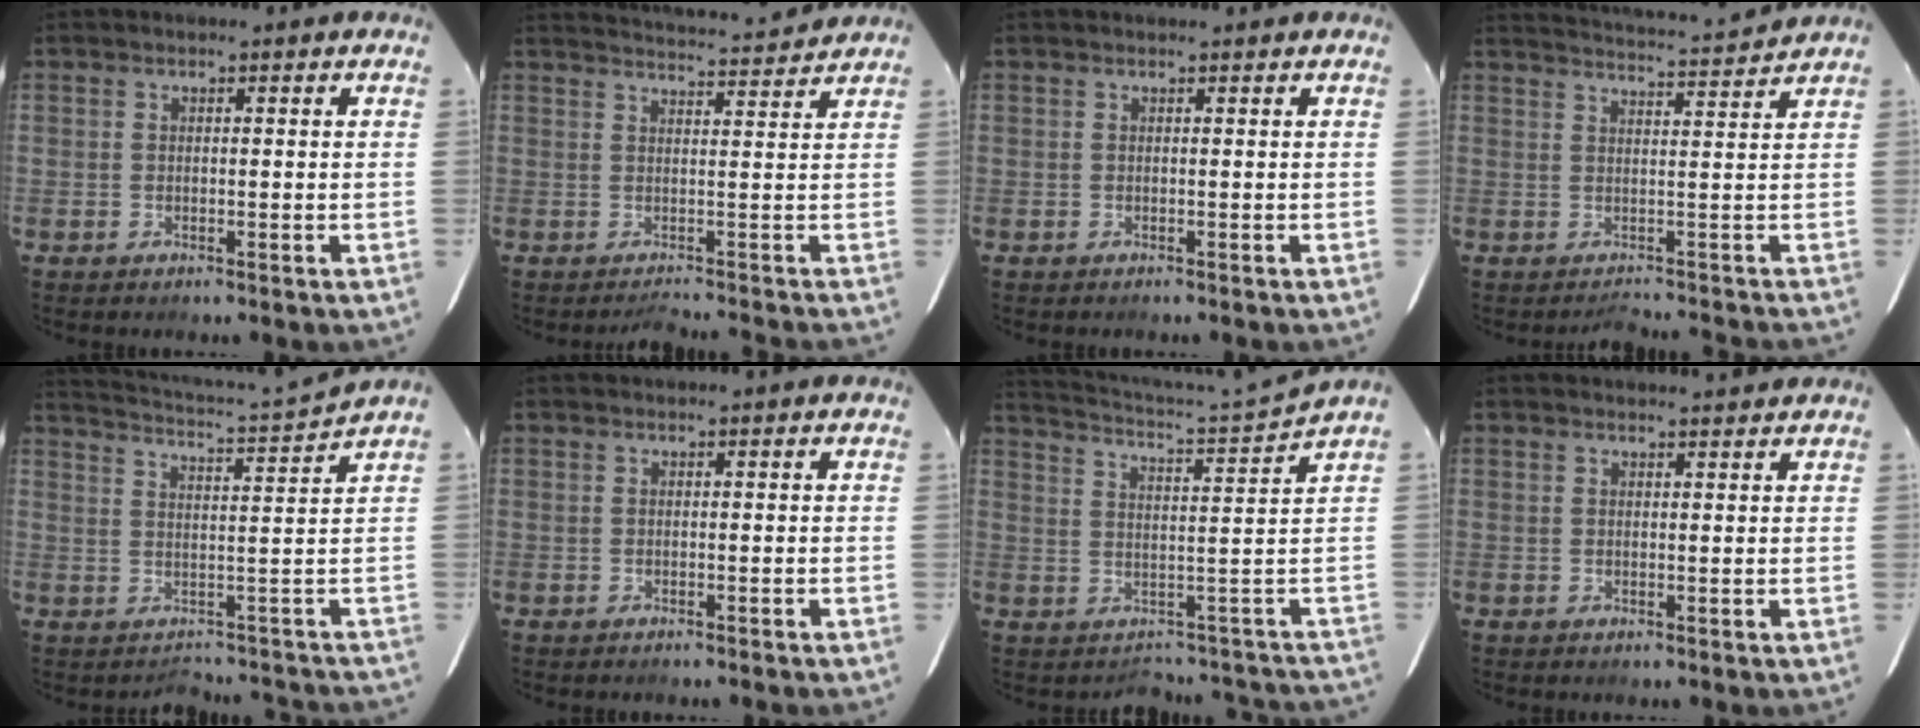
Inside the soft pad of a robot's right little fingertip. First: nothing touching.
{"total": 8.3, "force": [5.9, -0.5, 5.8], "torque": [-0.123, 0.040, 0.071]}
{"total": 0.9, "force": [0.1, 0.2, 0.9], "torque": [-0.024, 0.012, 0.005]}
{"total": 7.5, "force": [4.9, -1.1, 5.6], "torque": [-0.124, 0.027, 0.068]}
{"total": 6.0, "force": [3.8, -1.9, 4.2], "torque": [-0.108, -0.001, 0.070]}
{"total": 1.6, "force": [-1.2, 0.1, 1.0], "torque": [-0.014, 0.008, -0.006]}
{"total": 6.1, "force": [3.0, -2.3, 4.9], "torque": [-0.100, -0.006, 0.068]}
{"total": 5.0, "force": [4.8, 0.2, 1.2], "torque": [-0.016, 0.019, 0.054]}